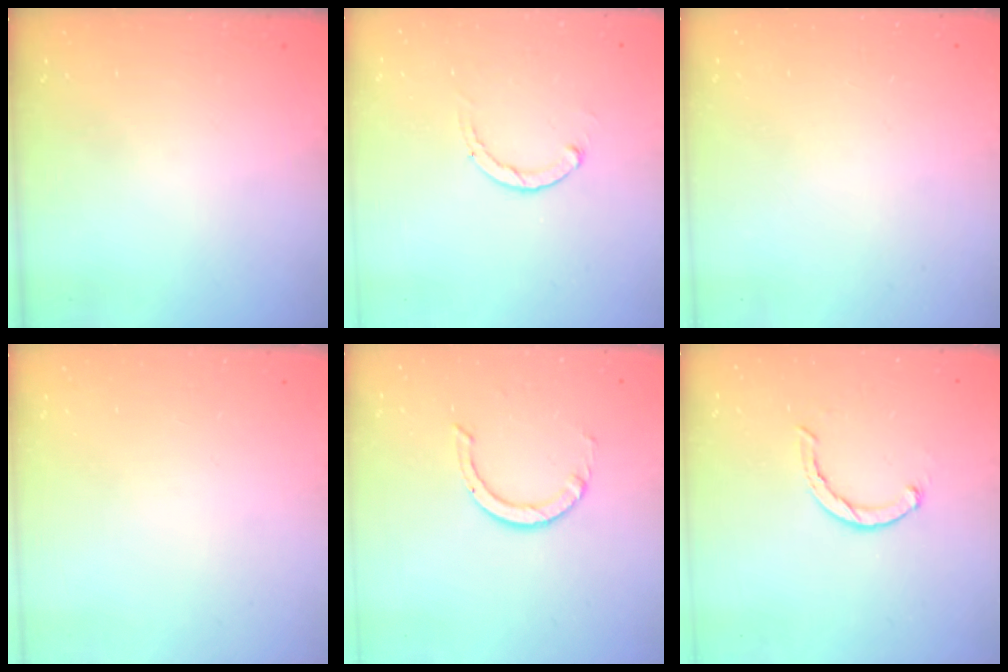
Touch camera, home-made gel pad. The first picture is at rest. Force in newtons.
{"total": 1.1, "press": 1.0, "slide": 0.3}
{"total": 2.2, "press": 2.2, "slide": 0.1}
{"total": 0.0}
{"total": 2.8, "press": 2.8, "slide": 0.2}
{"total": 1.5, "press": 1.5, "slide": 0.3}